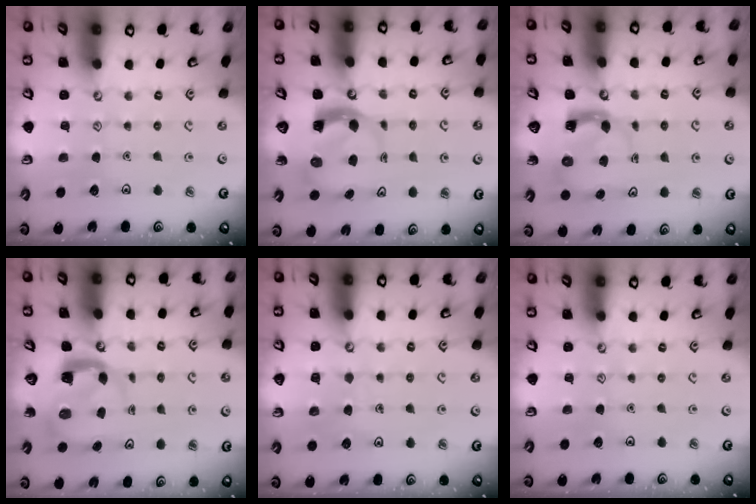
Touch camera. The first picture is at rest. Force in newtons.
{"total": 5.1, "press": 5.0, "slide": 0.7}
{"total": 4.2, "press": 4.2, "slide": 0.6}
{"total": 4.1, "press": 4.1, "slide": 0.5}
{"total": 5.3, "press": 5.3, "slide": 0.5}
{"total": 0.0}